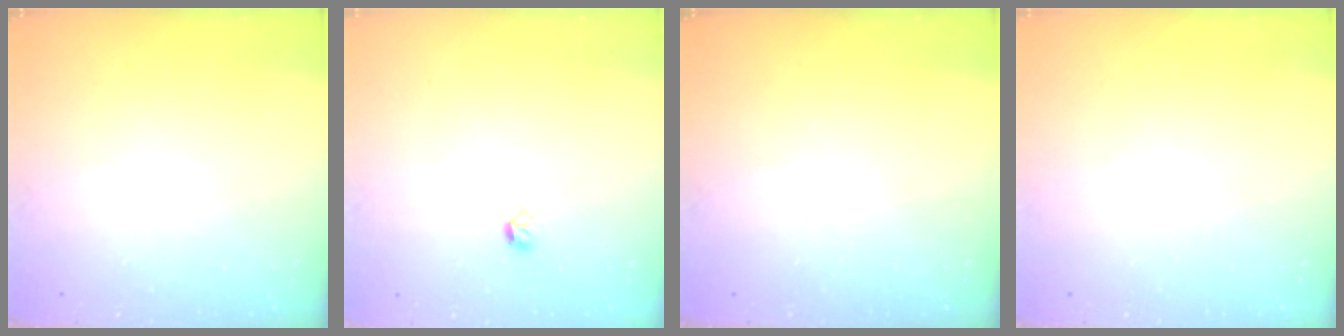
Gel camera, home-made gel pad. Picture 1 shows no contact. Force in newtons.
{"total": 2.8, "press": 2.7, "slide": 0.8}
{"total": 0.0}
{"total": 0.0}